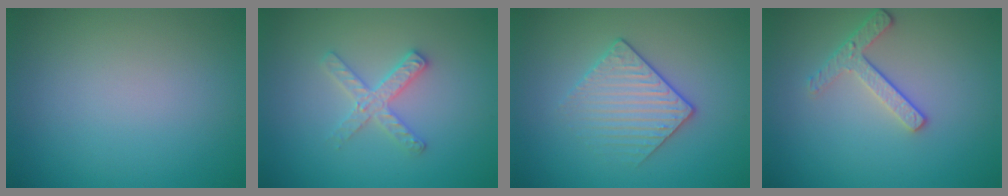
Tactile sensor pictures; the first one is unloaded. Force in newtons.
{"total": 2.6, "press": 2.5, "slide": 0.4}
{"total": 3.1, "press": 2.9, "slide": 1.1}
{"total": 2.5, "press": 2.2, "slide": 1.1}